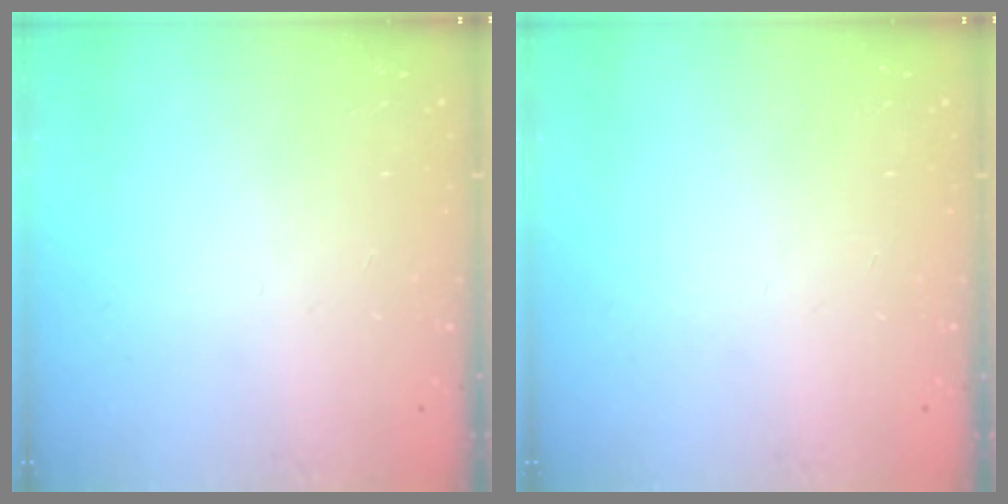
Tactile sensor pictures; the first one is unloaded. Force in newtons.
{"total": 0.0}